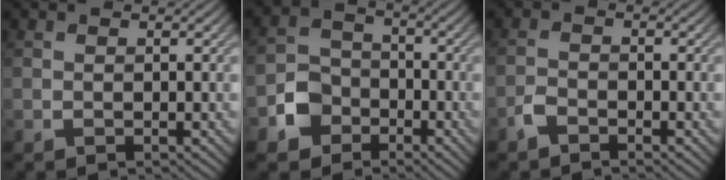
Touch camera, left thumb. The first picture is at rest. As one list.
[{"total": 5.5, "force": [-2.8, 4.3, 2.0], "torque": [-0.048, 0.005, -0.068]}, {"total": 1.8, "force": [-1.6, 0.5, 0.8], "torque": [-0.019, 0.006, -0.038]}]